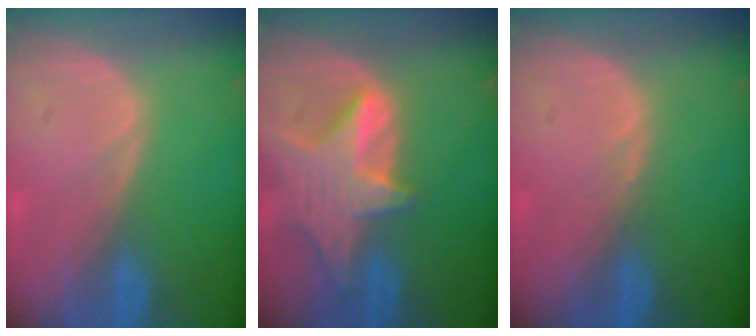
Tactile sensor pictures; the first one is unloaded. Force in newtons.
{"total": 8.0, "press": 7.3, "slide": 3.2}
{"total": 0.6, "press": 0.5, "slide": 0.3}